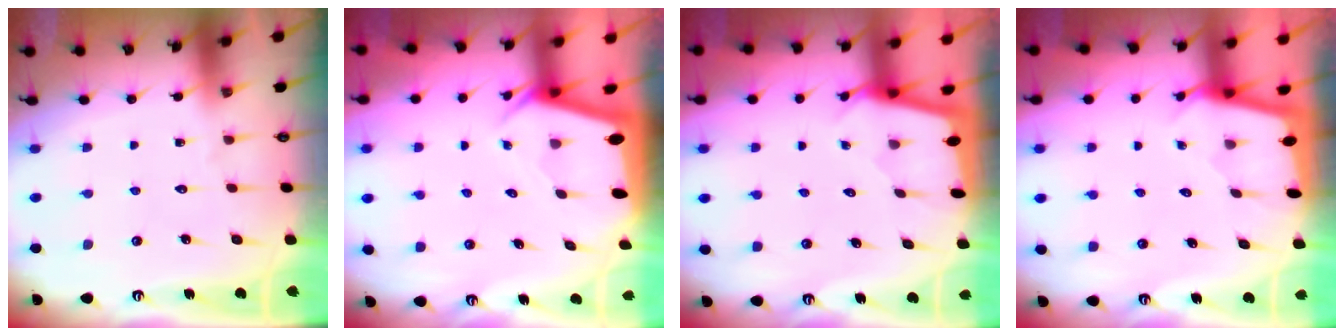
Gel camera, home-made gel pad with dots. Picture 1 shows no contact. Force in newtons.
{"total": 3.1, "press": 3.1, "slide": 0.1}
{"total": 1.8, "press": 1.8, "slide": 0.3}
{"total": 1.8, "press": 1.8, "slide": 0.3}